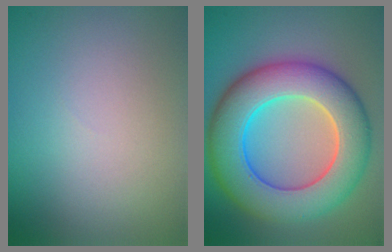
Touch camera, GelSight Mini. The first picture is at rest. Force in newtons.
{"total": 11.2, "press": 11.2, "slide": 0.3}